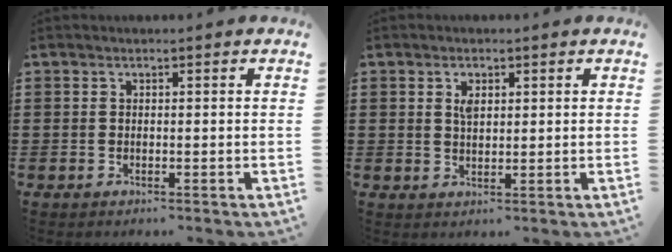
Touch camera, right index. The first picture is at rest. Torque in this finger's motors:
{"motor_torque": [0.05, -0.04, 0.10, 0.02]}